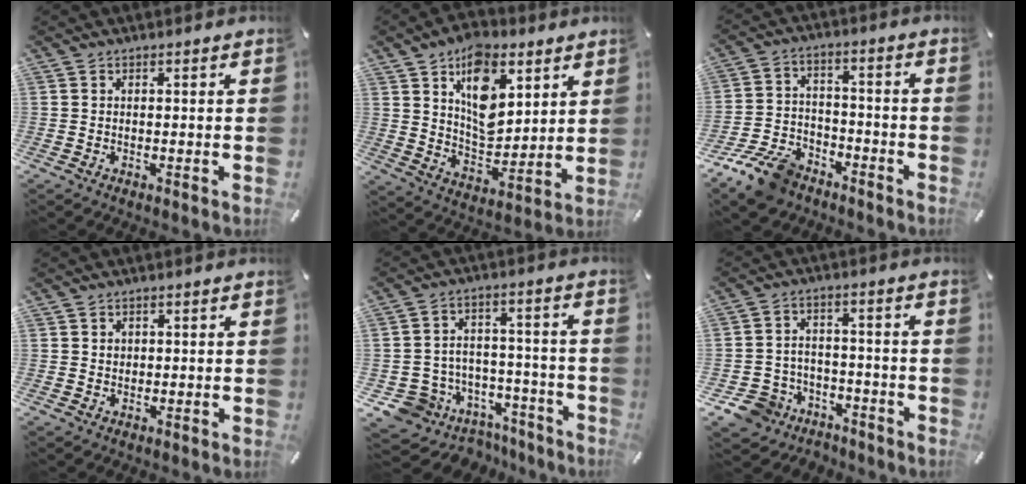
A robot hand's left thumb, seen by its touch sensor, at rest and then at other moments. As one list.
[{"total": 13.9, "force": [7.0, 8.8, 8.1], "torque": [-0.116, -0.035, 0.127]}, {"total": 11.8, "force": [-8.6, 6.5, 4.8], "torque": [-0.088, 0.057, -0.158]}, {"total": 1.4, "force": [0.3, 1.3, 0.3], "torque": [0.000, 0.001, 0.003]}, {"total": 8.6, "force": [-4.3, 7.4, 1.0], "torque": [-0.024, 0.018, -0.062]}, {"total": 8.5, "force": [-5.2, 6.4, 1.9], "torque": [-0.048, 0.031, -0.095]}]